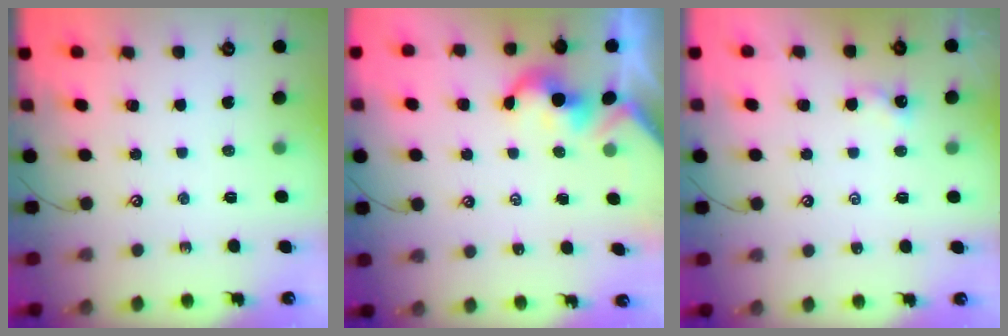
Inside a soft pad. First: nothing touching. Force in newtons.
{"total": 2.0, "press": 2.0, "slide": 0.2}
{"total": 0.8, "press": 0.7, "slide": 0.3}